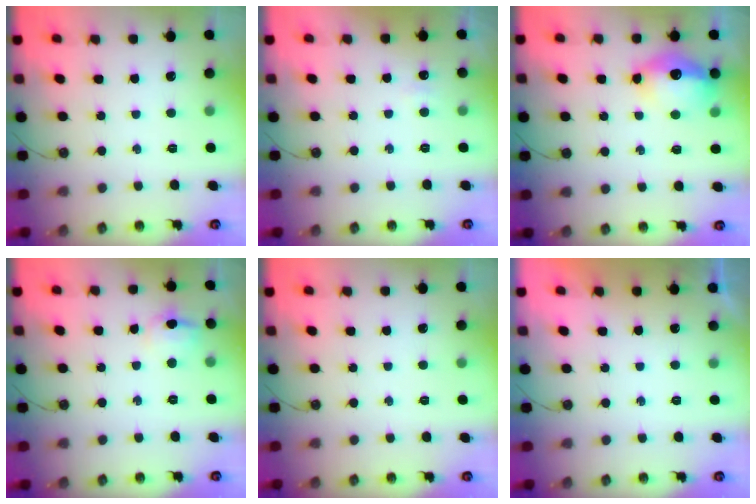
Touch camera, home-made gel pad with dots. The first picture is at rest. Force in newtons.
{"total": 2.9, "press": 2.5, "slide": 1.6}
{"total": 12.7, "press": 12.7, "slide": 1.0}
{"total": 7.5, "press": 7.4, "slide": 1.6}
{"total": 0.0}
{"total": 0.0}